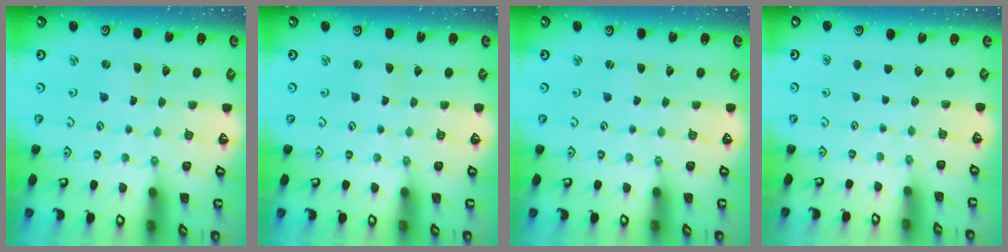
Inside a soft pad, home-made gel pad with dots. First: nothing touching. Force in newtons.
{"total": 0.5, "press": 0.5, "slide": 0.1}
{"total": 0.5, "press": 0.5, "slide": 0.1}
{"total": 0.0}